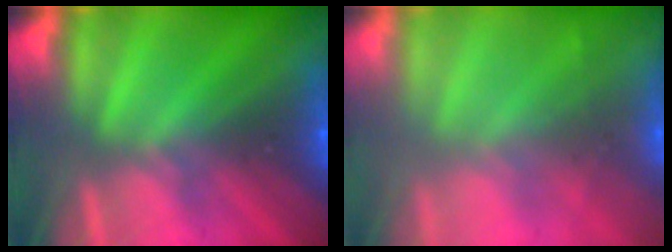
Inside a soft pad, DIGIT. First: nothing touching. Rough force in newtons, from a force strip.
{"total": 7.3}